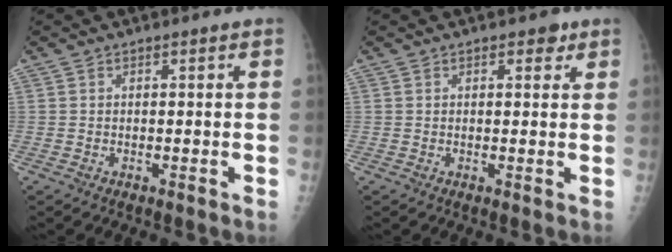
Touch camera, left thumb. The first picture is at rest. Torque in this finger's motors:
{"motor_torque": [-0.04, 0.11, -0.16, -0.07, -0.01]}